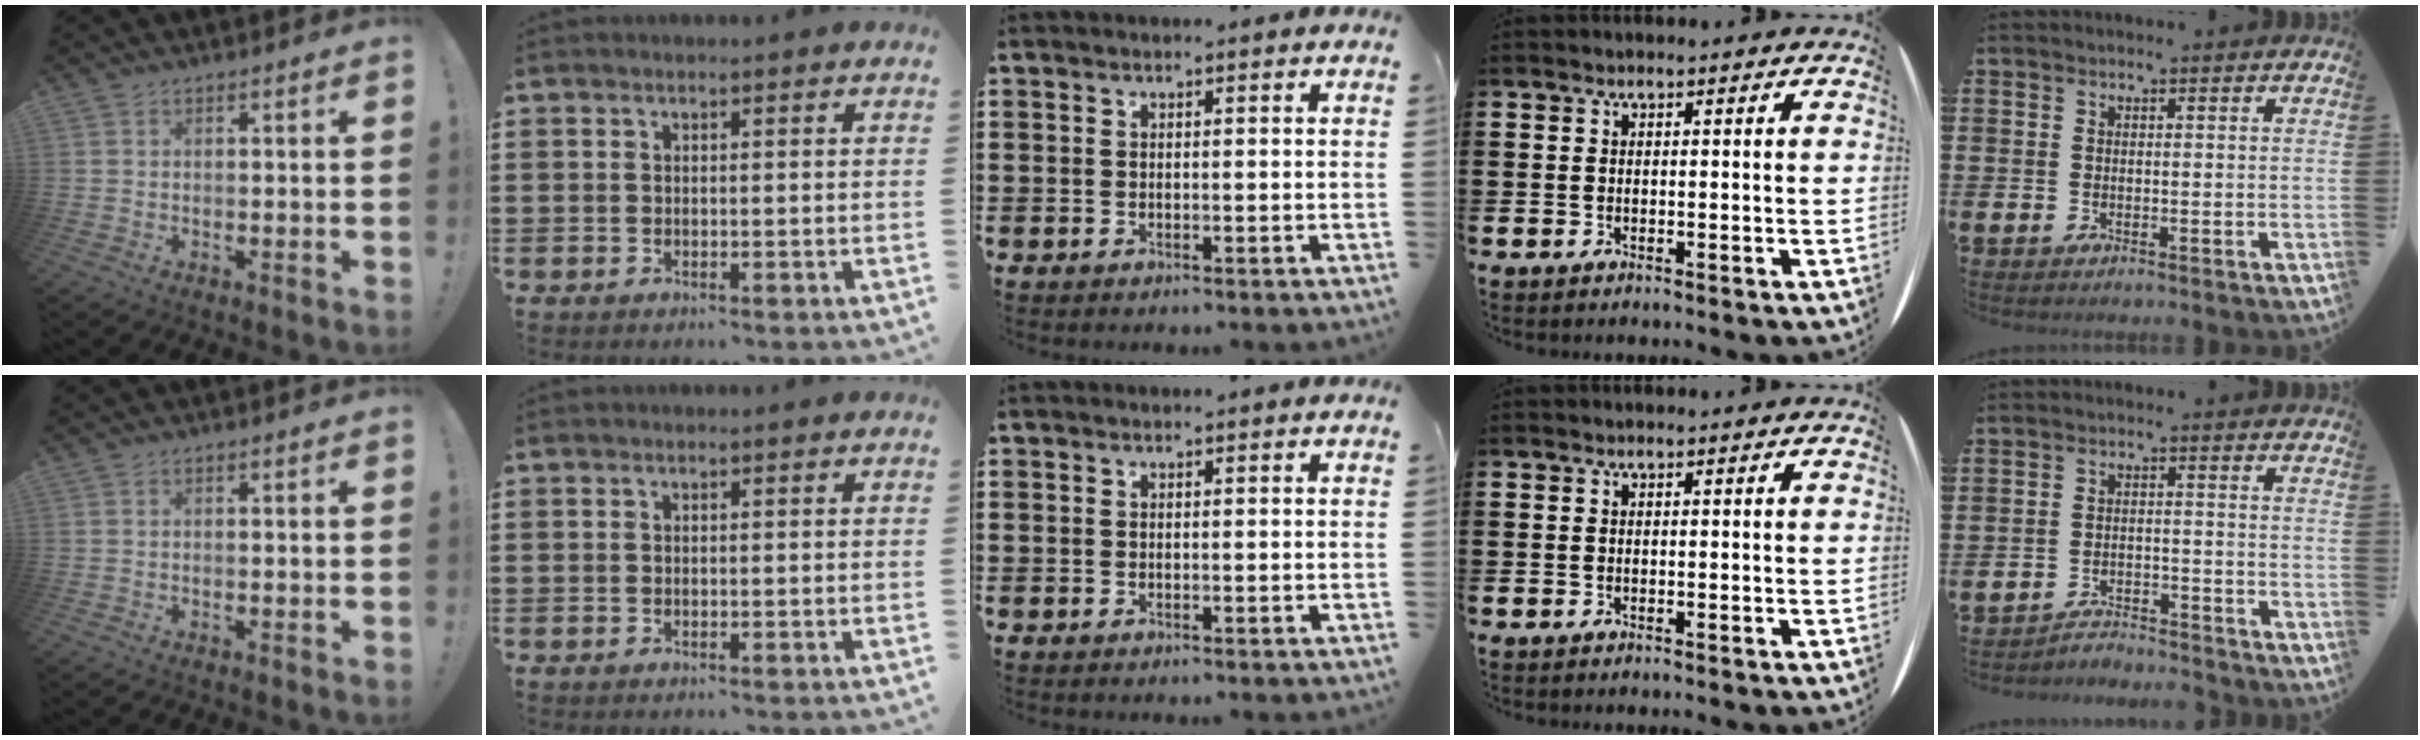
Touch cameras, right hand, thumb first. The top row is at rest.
{"little": {"total": 2.9, "force": [-2.9, 0.1, -0.2], "torque": [-0.004, 0.003, -0.063]}}